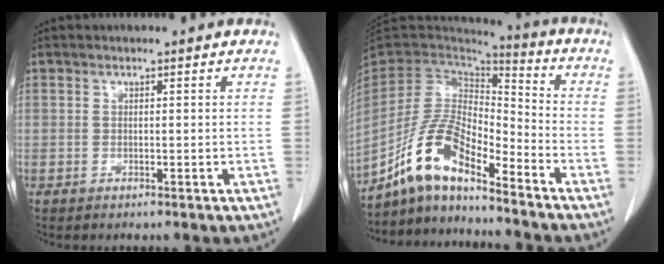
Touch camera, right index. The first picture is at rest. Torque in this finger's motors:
{"motor_torque": [0.21, -0.16, 0.12, 0.02]}